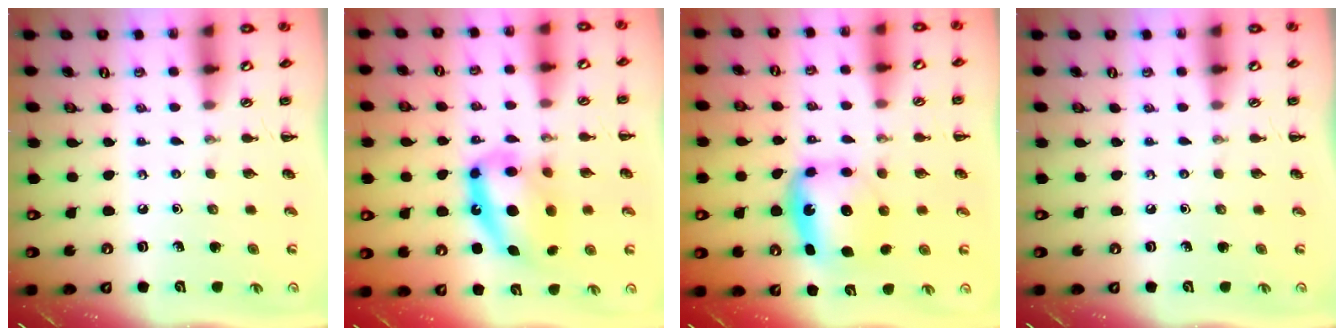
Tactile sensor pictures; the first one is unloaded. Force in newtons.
{"total": 14.1, "press": 13.6, "slide": 3.4}
{"total": 6.0, "press": 6.0, "slide": 1.1}
{"total": 0.0}